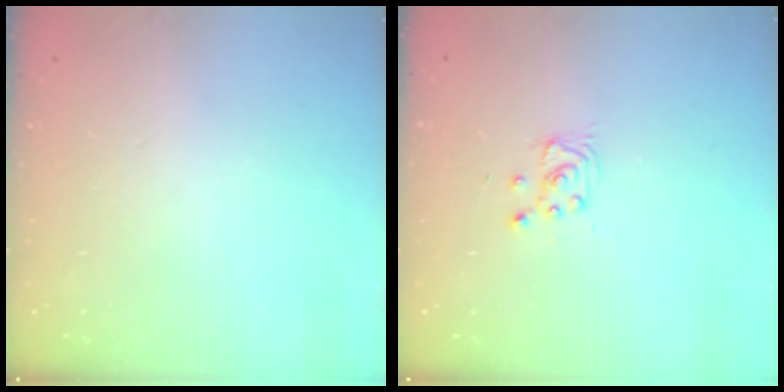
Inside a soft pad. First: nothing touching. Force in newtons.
{"total": 2.9, "press": 2.9, "slide": 0.4}